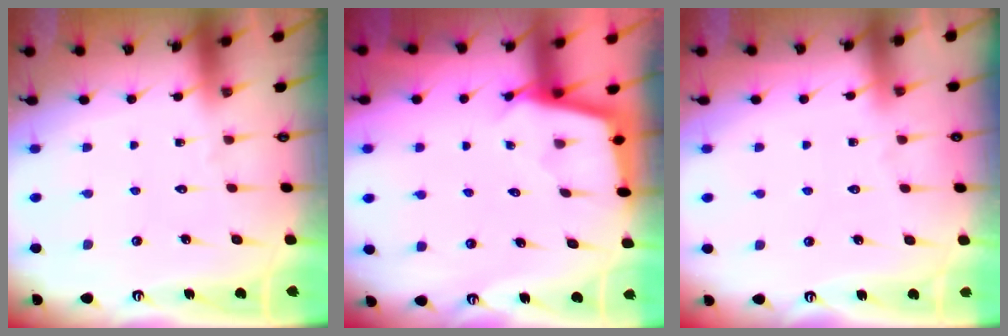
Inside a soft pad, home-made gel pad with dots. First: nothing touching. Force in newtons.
{"total": 2.5, "press": 2.5, "slide": 0.2}
{"total": 2.6, "press": 2.5, "slide": 0.4}